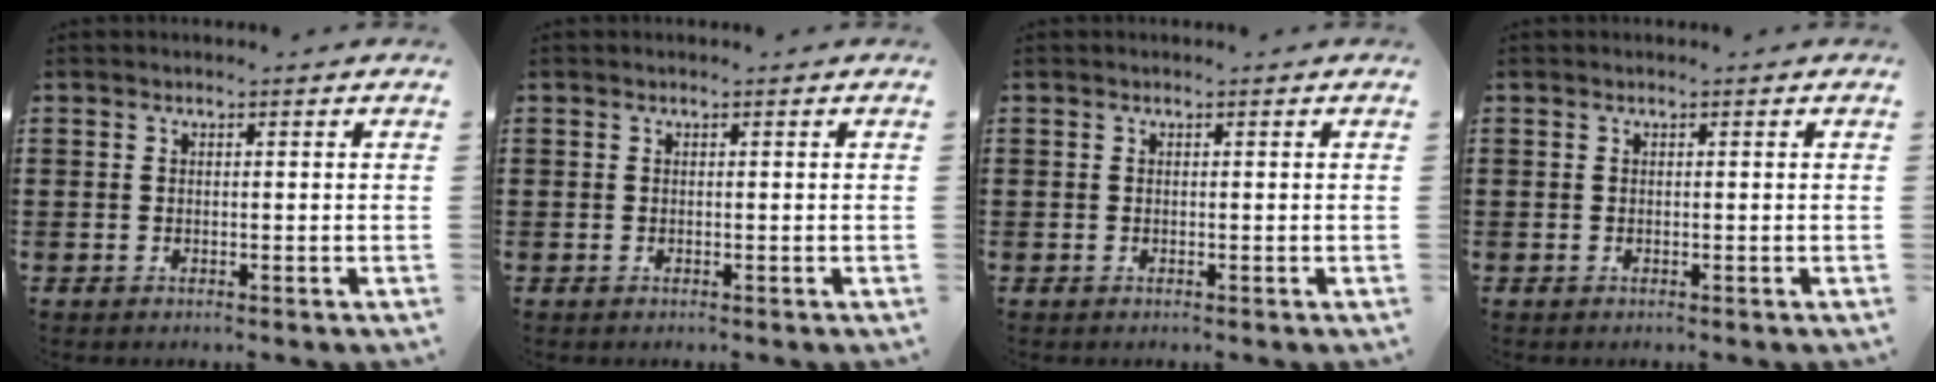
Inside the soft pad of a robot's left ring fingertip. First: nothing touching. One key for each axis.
{"total": 0.0}
{"total": 0.0}
{"total": 0.0}